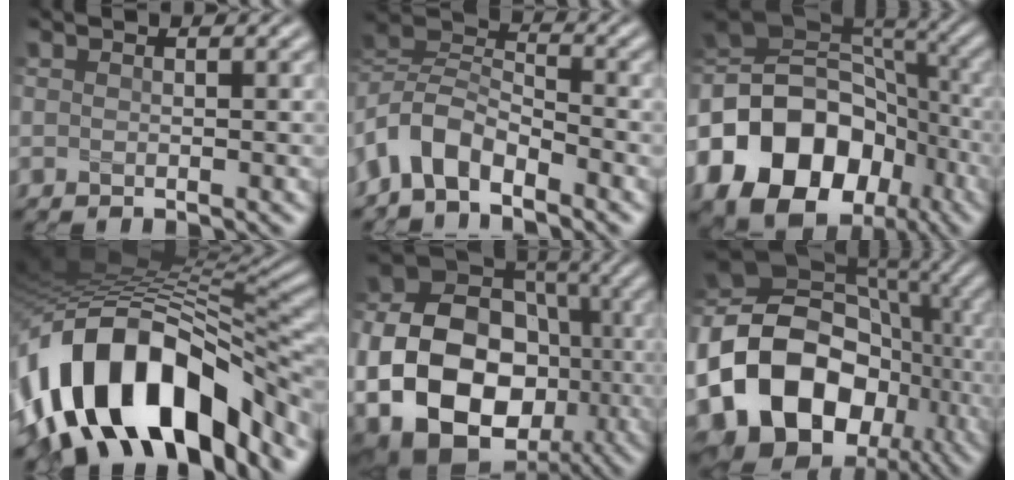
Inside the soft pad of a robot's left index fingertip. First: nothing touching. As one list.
[{"total": 5.7, "force": [-3.4, 3.0, 3.4], "torque": [-0.065, 0.007, -0.081]}, {"total": 16.8, "force": [-6.1, 12.7, 9.2], "torque": [-0.190, 0.003, -0.105]}, {"total": 15.6, "force": [-7.9, 7.9, 11.0], "torque": [-0.179, 0.027, -0.146]}, {"total": 15.7, "force": [-3.5, 12.0, 9.5], "torque": [-0.185, -0.021, -0.056]}, {"total": 19.7, "force": [-6.2, 15.8, 10.1], "torque": [-0.185, -0.013, -0.121]}]